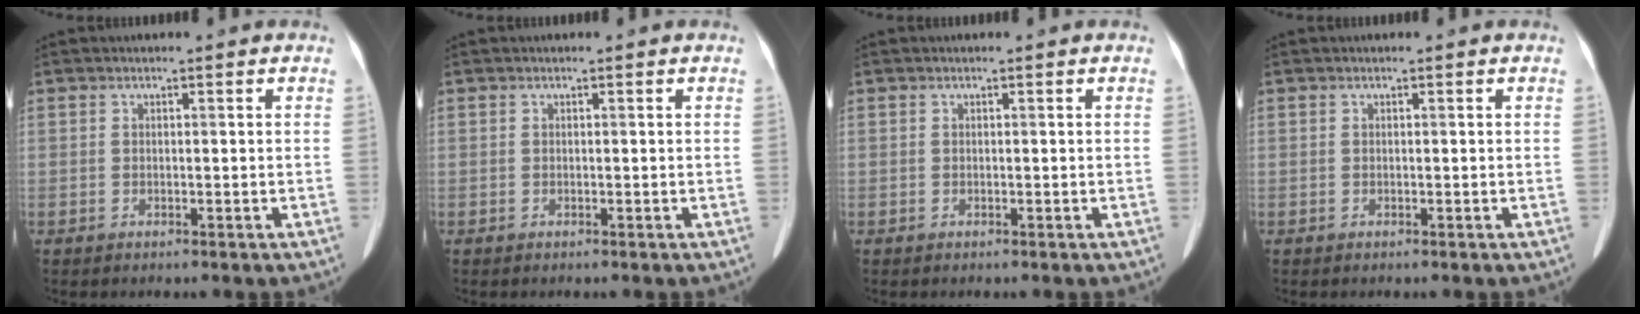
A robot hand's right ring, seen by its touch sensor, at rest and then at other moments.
{"total": 0.0}
{"total": 0.0}
{"total": 0.0}